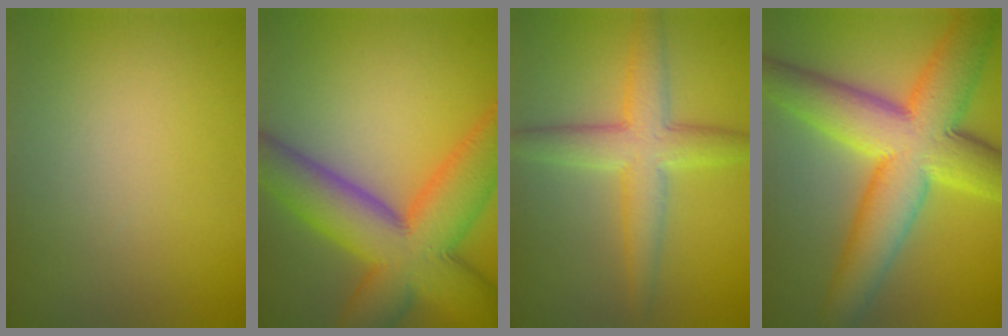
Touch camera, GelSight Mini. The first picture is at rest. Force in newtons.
{"total": 12.1, "press": 12.1, "slide": 0.4}
{"total": 4.9, "press": 4.9, "slide": 0.2}
{"total": 11.9, "press": 11.9, "slide": 0.1}